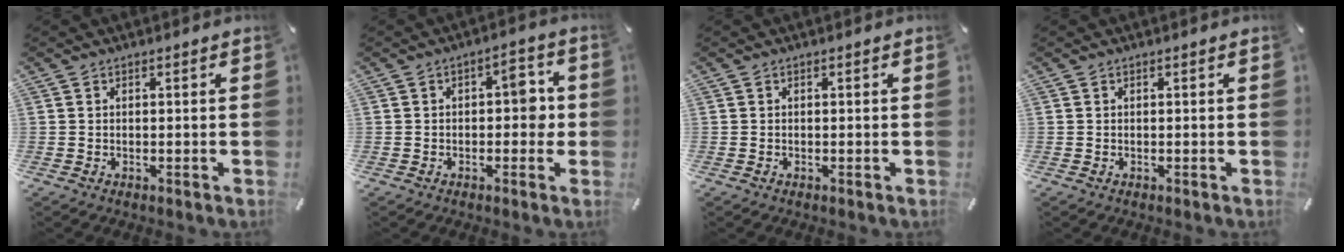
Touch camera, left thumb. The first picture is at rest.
{"total": 6.1, "force": [-0.1, 3.7, 4.9], "torque": [-0.053, 0.003, -0.013]}
{"total": 0.0}
{"total": 0.0}